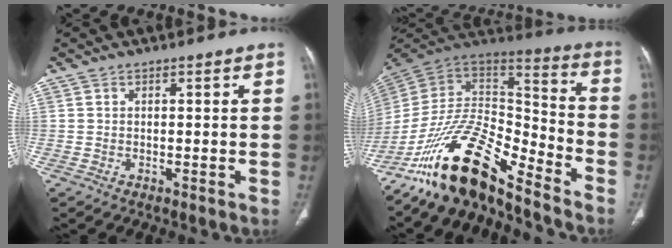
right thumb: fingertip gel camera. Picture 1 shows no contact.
{"total": 21.4, "force": [-15.6, 7.3, 12.6], "torque": [-0.211, 0.095, -0.282]}